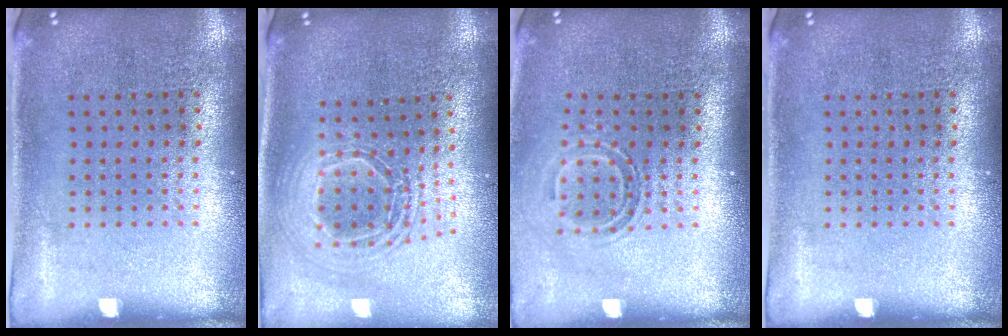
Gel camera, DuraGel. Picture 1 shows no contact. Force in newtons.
{"total": 2.0, "press": 1.6, "slide": 1.2}
{"total": 1.6, "press": 1.0, "slide": 1.2}
{"total": 0.0}